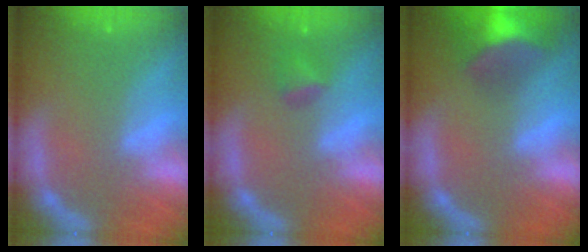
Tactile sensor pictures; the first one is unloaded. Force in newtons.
{"total": 1.9}
{"total": 9.5}